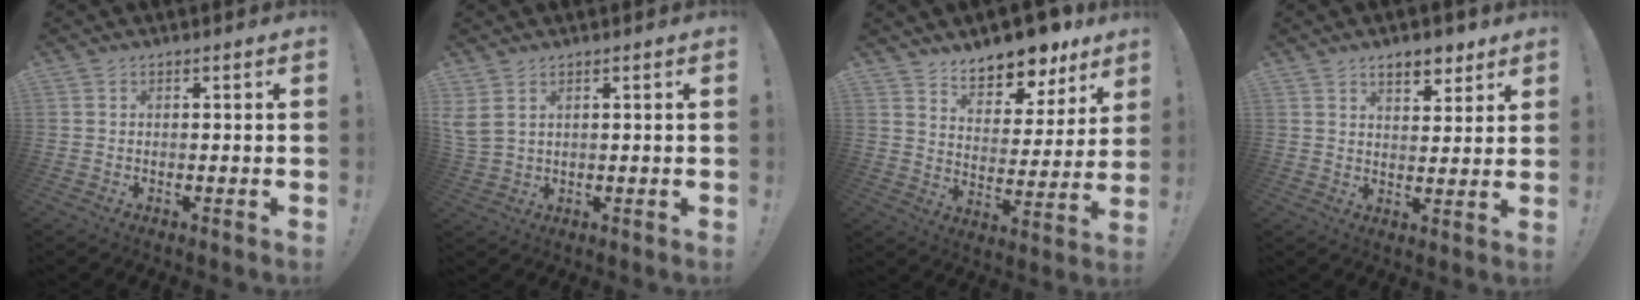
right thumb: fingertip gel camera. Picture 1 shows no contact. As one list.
[{"total": 3.9, "force": [2.2, 2.1, 2.4], "torque": [-0.064, -0.004, 0.047]}, {"total": 12.1, "force": [10.6, 4.3, 4.1], "torque": [-0.053, -0.091, 0.184]}, {"total": 7.5, "force": [5.4, 3.6, 3.8], "torque": [-0.041, -0.027, 0.095]}]